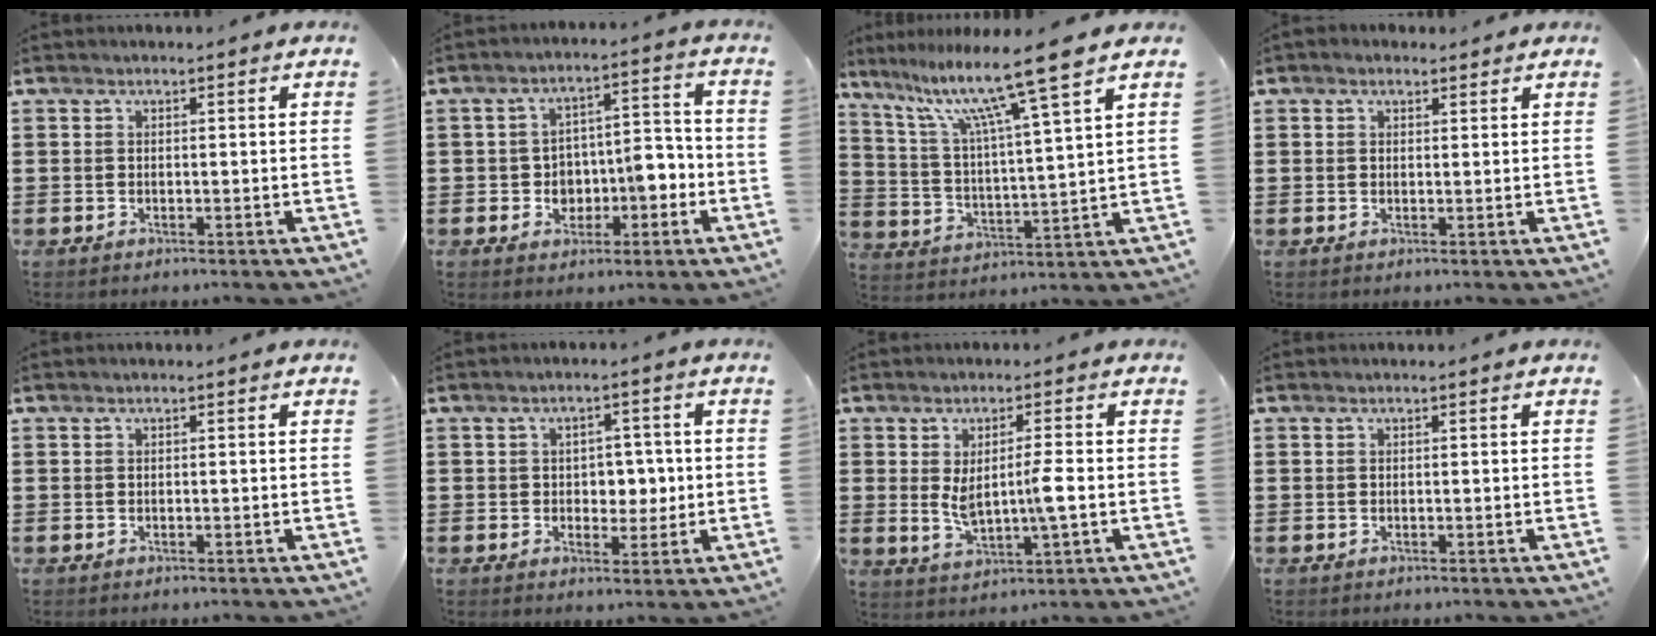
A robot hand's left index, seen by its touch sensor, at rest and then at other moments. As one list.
[{"total": 6.0, "force": [-1.7, 4.5, 3.6], "torque": [-0.066, 0.008, -0.035]}, {"total": 12.0, "force": [8.9, -0.2, 8.1], "torque": [-0.176, -0.043, 0.141]}, {"total": 1.2, "force": [0.9, 0.7, 0.3], "torque": [-0.009, 0.006, 0.017]}, {"total": 0.0}, {"total": 4.2, "force": [0.3, 3.3, 2.6], "torque": [-0.046, 0.003, -0.001]}, {"total": 5.7, "force": [-0.1, 0.9, 5.6], "torque": [-0.122, -0.010, -0.011]}, {"total": 0.0}]